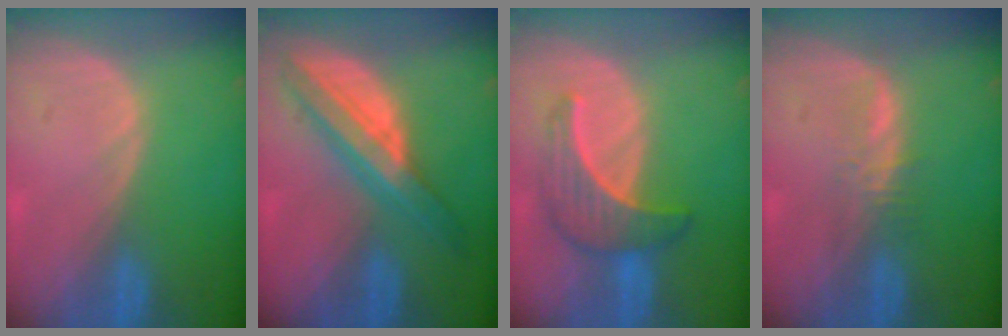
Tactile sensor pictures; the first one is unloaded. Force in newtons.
{"total": 7.6, "press": 7.6, "slide": 0.3}
{"total": 6.6, "press": 6.5, "slide": 0.9}
{"total": 2.4, "press": 2.4, "slide": 0.2}